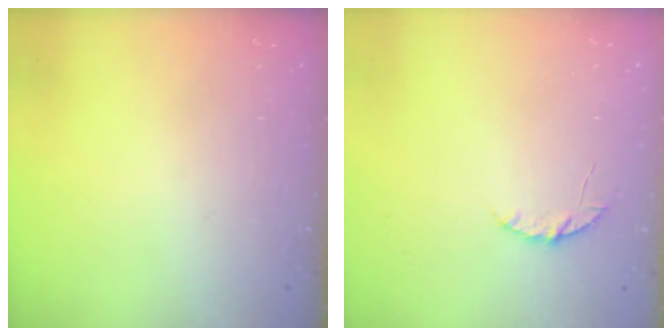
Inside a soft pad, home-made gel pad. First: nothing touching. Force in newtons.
{"total": 4.2, "press": 4.2, "slide": 0.5}